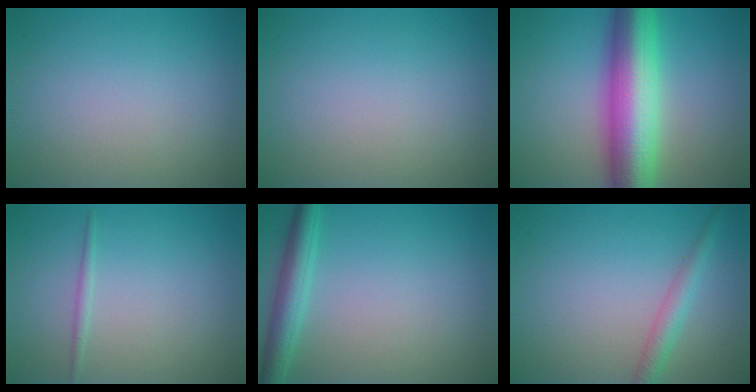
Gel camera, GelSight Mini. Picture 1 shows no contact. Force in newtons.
{"total": 0.0}
{"total": 11.0, "press": 11.0, "slide": 0.0}
{"total": 0.8, "press": 0.8, "slide": 0.0}
{"total": 3.4, "press": 3.3, "slide": 0.1}
{"total": 2.2, "press": 2.2, "slide": 0.1}